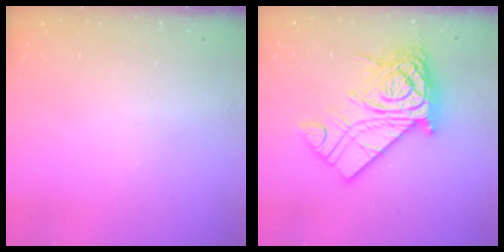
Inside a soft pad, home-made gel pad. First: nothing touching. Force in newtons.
{"total": 19.9, "press": 19.8, "slide": 2.2}